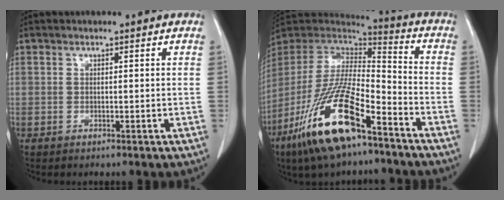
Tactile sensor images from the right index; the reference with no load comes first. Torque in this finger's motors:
{"motor_torque": [1.55, -0.59, 1.05, 0.21]}